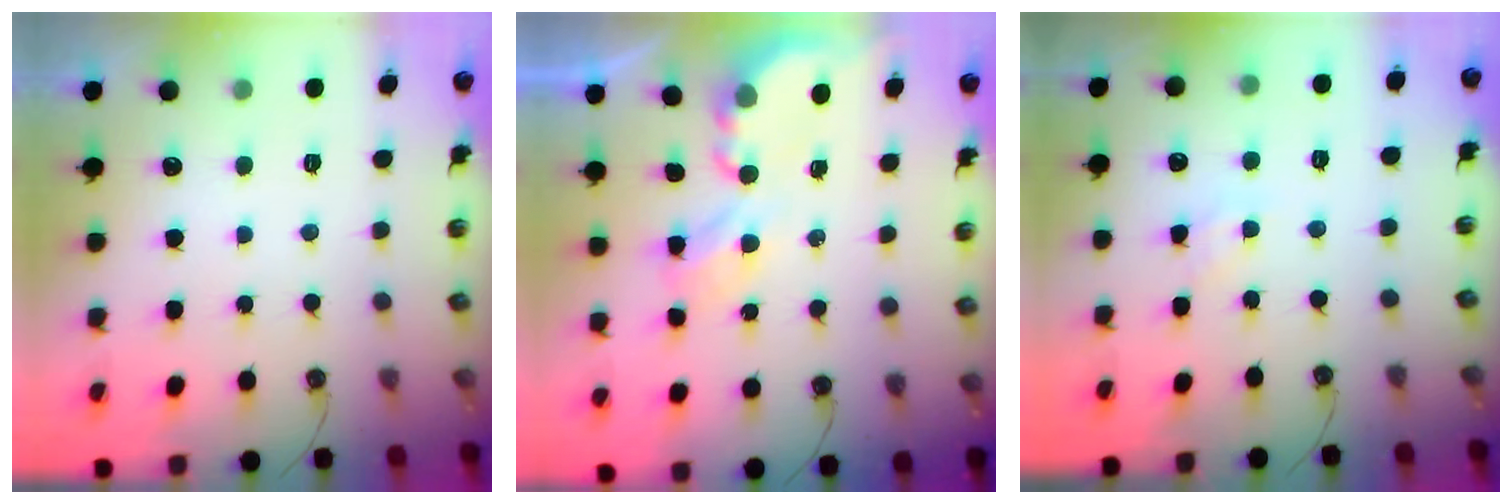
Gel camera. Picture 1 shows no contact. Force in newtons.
{"total": 4.0, "press": 4.0, "slide": 0.1}
{"total": 1.4, "press": 1.3, "slide": 0.2}